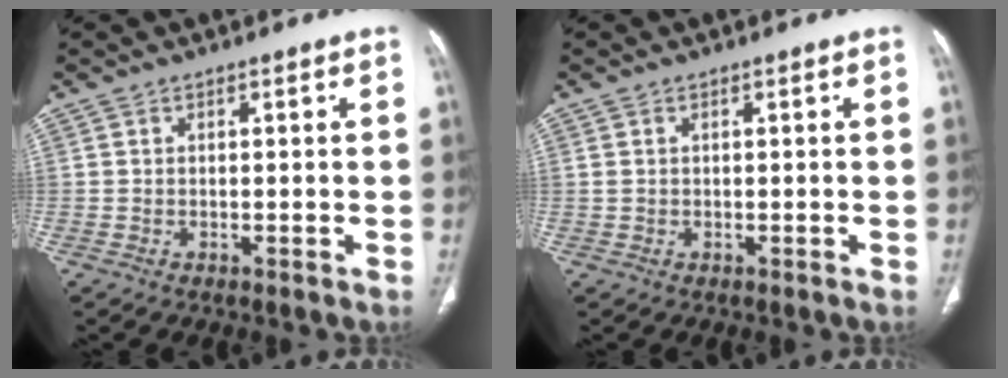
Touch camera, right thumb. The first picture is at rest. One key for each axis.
{"total": 0.8, "fx": 0.2, "fy": 0.5, "fz": 0.6, "tx": -0.017, "ty": 0.010, "tz": 0.010}